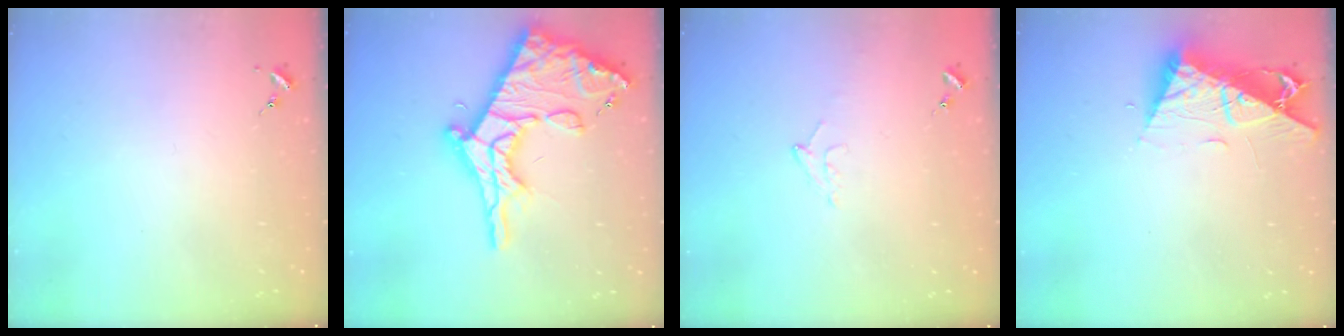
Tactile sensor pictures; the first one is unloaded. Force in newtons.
{"total": 27.1, "press": 27.0, "slide": 2.1}
{"total": 7.1, "press": 7.0, "slide": 0.8}
{"total": 11.8, "press": 11.7, "slide": 1.4}